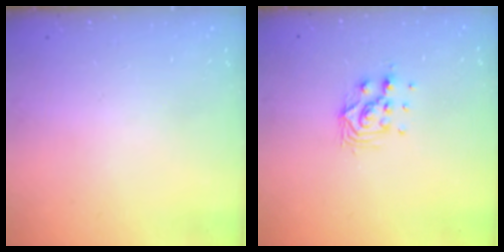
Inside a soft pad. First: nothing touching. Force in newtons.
{"total": 8.6, "press": 8.6, "slide": 0.7}